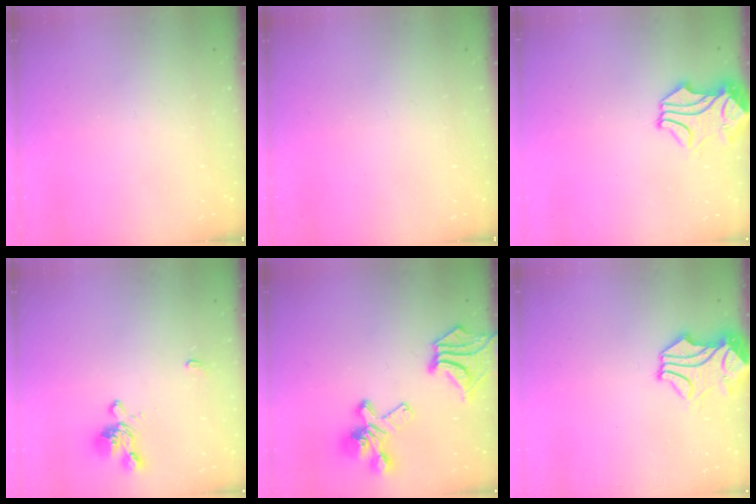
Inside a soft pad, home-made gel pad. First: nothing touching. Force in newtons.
{"total": 0.0}
{"total": 1.7, "press": 1.2, "slide": 1.2}
{"total": 1.6, "press": 1.1, "slide": 1.1}
{"total": 10.6, "press": 10.1, "slide": 3.1}
{"total": 2.0, "press": 1.6, "slide": 1.2}